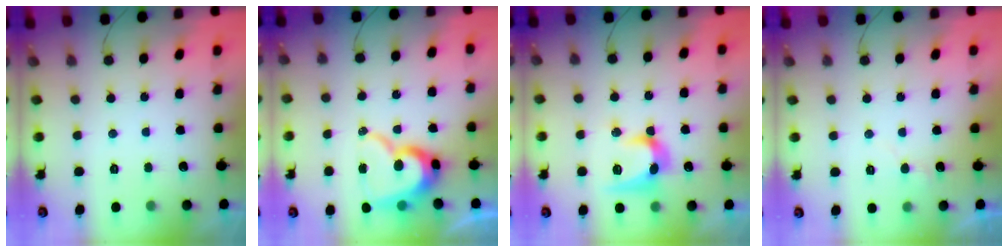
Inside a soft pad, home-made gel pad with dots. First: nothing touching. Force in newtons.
{"total": 15.4, "press": 15.3, "slide": 1.3}
{"total": 12.9, "press": 12.9, "slide": 0.5}
{"total": 4.7, "press": 4.6, "slide": 0.5}